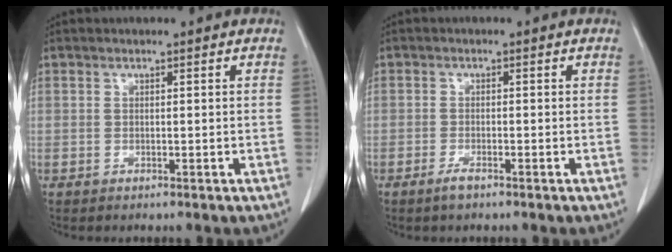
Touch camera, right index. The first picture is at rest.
{"total": 1.7, "force": [-1.3, 0.2, 1.1], "torque": [-0.027, -0.003, -0.024]}